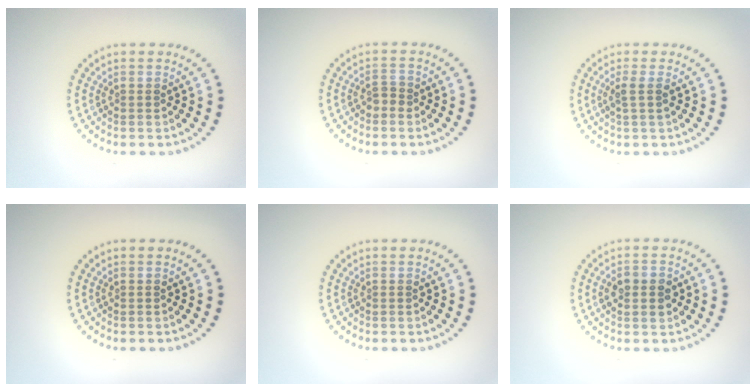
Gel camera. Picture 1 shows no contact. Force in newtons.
{"total": 1.2, "press": 1.1, "slide": 0.5}
{"total": 1.5, "press": 1.2, "slide": 0.8}
{"total": 0.0}
{"total": 0.0}
{"total": 2.8, "press": 2.8, "slide": 0.0}